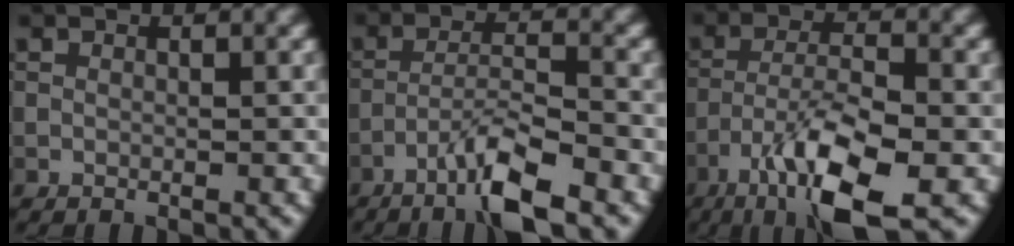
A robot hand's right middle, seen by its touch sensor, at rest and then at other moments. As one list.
[{"total": 5.3, "force": [-3.5, 0.6, 4.0], "torque": [-0.073, 0.009, -0.072]}, {"total": 9.0, "force": [-4.9, 2.4, 7.1], "torque": [-0.130, 0.000, -0.092]}]